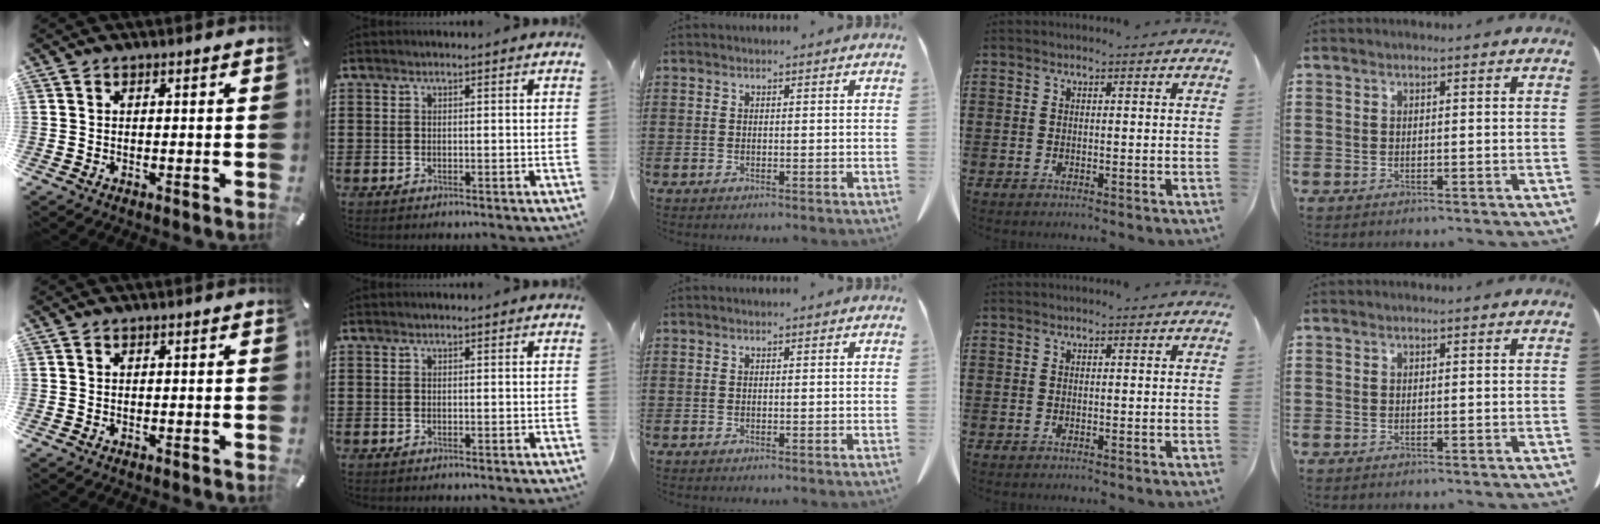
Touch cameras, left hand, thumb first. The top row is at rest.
{}